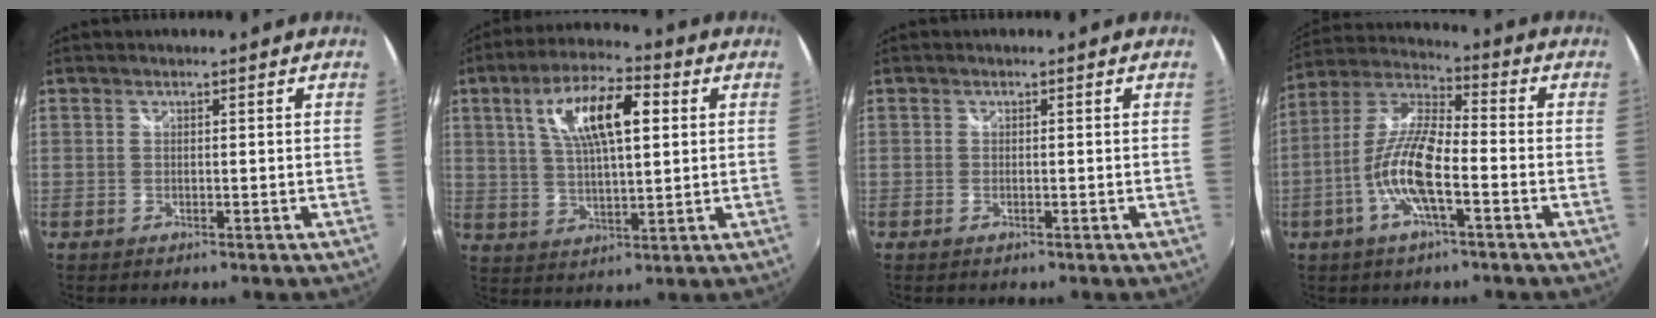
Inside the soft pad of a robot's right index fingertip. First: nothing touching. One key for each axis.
{"total": 13.1, "fx": 4.1, "fy": 4.6, "fz": 11.6, "tx": -0.211, "ty": 0.019, "tz": 0.072}
{"total": 0.5, "fx": -0.4, "fy": 0.3, "fz": 0.3, "tx": -0.005, "ty": -0.003, "tz": -0.008}
{"total": 11.9, "fx": -4.2, "fy": 2.9, "fz": 10.8, "tx": -0.226, "ty": 0.001, "tz": -0.083}